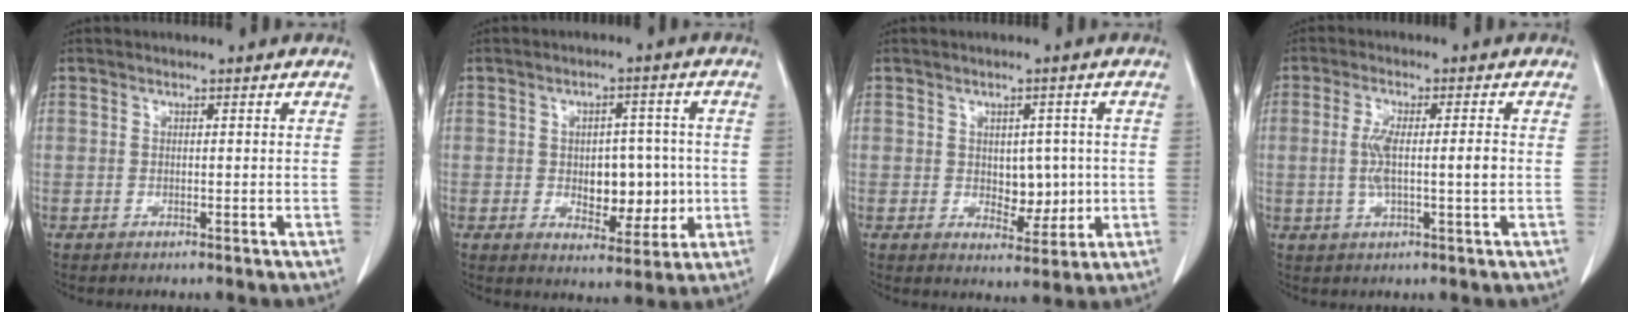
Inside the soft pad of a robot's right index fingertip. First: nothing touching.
{"total": 8.8, "force": [-0.6, 5.1, 7.1], "torque": [-0.096, 0.012, 0.002]}
{"total": 5.9, "force": [0.0, 3.7, 4.6], "torque": [-0.060, 0.005, 0.014]}
{"total": 6.4, "force": [-0.3, 1.2, 6.3], "torque": [-0.126, 0.006, -0.004]}